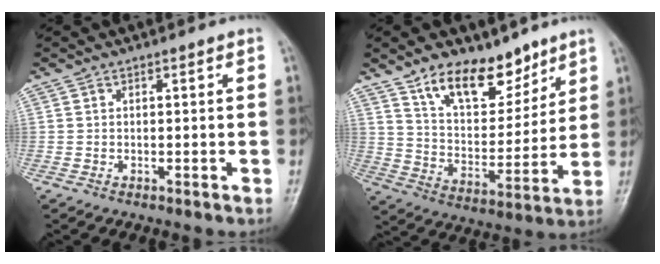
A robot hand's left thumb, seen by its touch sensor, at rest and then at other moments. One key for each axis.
{"total": 14.3, "fx": 10.1, "fy": 7.1, "fz": 7.2, "tx": -0.076, "ty": -0.071, "tz": 0.181}